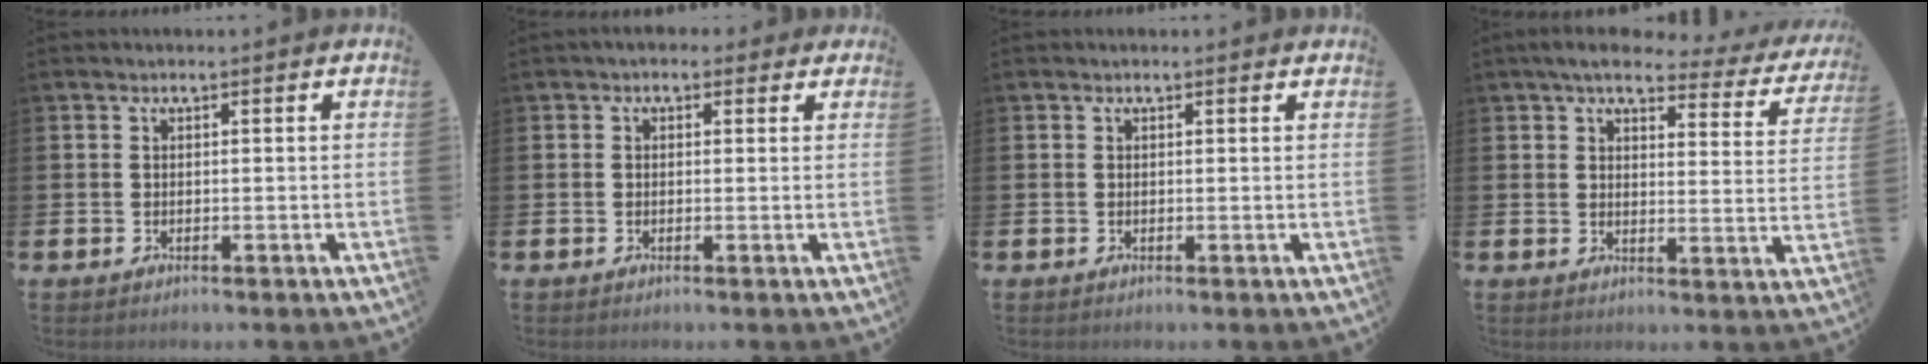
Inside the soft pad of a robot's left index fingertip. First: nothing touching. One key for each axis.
{"total": 1.2, "fx": 0.6, "fy": 1.1, "fz": 0.3, "tx": -0.003, "ty": 0.008, "tz": 0.008}
{"total": 0.0}
{"total": 5.0, "fx": 4.1, "fy": 1.7, "fz": 2.3, "tx": -0.050, "ty": -0.022, "tz": 0.063}